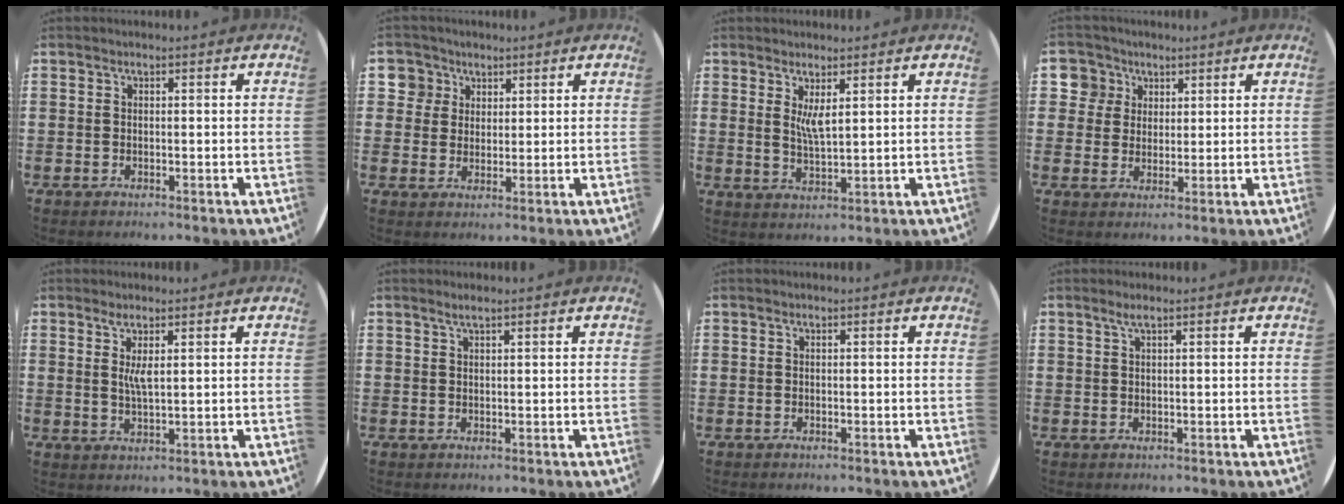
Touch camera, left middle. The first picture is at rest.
{"total": 4.2, "force": [2.2, 3.5, 0.1], "torque": [-0.003, 0.008, 0.039]}
{"total": 3.0, "force": [1.9, 0.4, 2.3], "torque": [-0.050, -0.001, 0.033]}
{"total": 4.7, "force": [2.4, 4.1, 0.1], "torque": [-0.008, 0.010, 0.042]}
{"total": 2.7, "force": [1.2, 0.5, 2.4], "torque": [-0.050, 0.003, 0.020]}
{"total": 1.0, "force": [0.8, 0.0, 0.6], "torque": [-0.011, 0.003, 0.014]}
{"total": 0.0}
{"total": 1.0, "force": [0.5, 0.0, 0.8], "torque": [-0.015, 0.003, 0.009]}